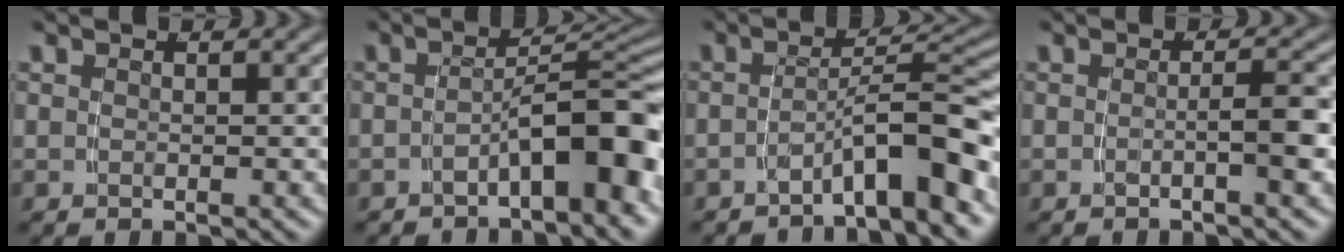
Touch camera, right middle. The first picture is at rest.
{"total": 7.4, "force": [-4.1, 1.9, 5.8], "torque": [-0.068, 0.004, -0.061]}
{"total": 6.4, "force": [-4.5, 0.6, 4.5], "torque": [-0.058, 0.007, -0.068]}
{"total": 2.2, "force": [-1.0, -0.5, 1.9], "torque": [-0.027, 0.001, -0.016]}